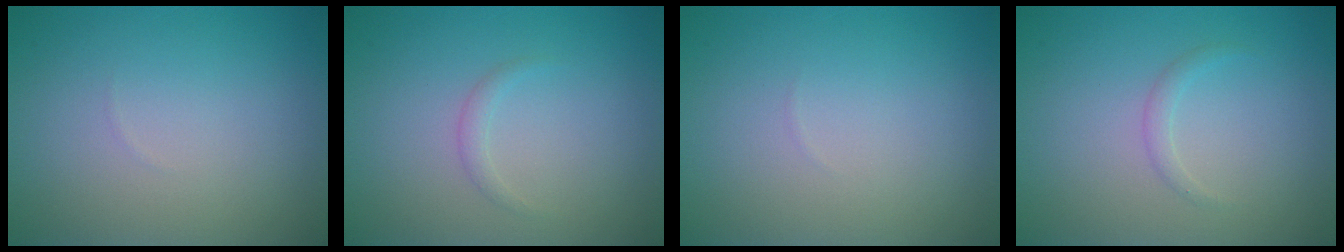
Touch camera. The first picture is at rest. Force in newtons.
{"total": 0.8, "press": 0.8, "slide": 0.1}
{"total": 0.0}
{"total": 0.9, "press": 0.9, "slide": 0.0}